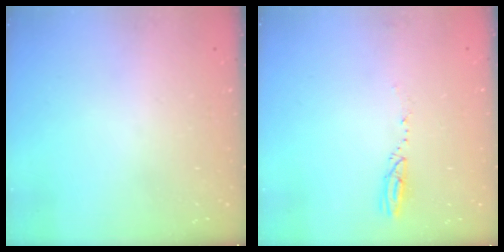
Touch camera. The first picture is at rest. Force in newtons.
{"total": 2.9, "press": 2.9, "slide": 0.4}